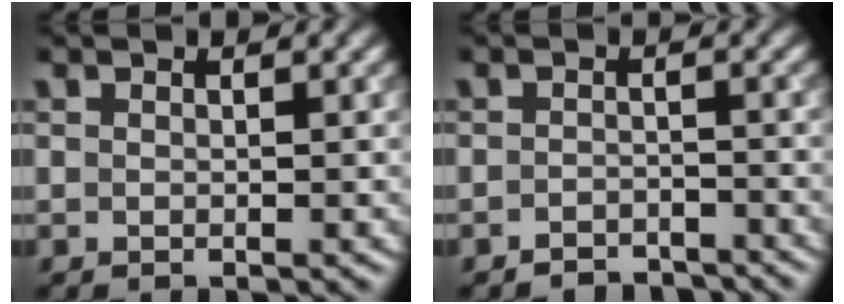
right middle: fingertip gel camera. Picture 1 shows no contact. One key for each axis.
{"total": 2.7, "fx": -2.6, "fy": 0.7, "fz": 0.5, "tx": 0.000, "ty": 0.004, "tz": -0.041}